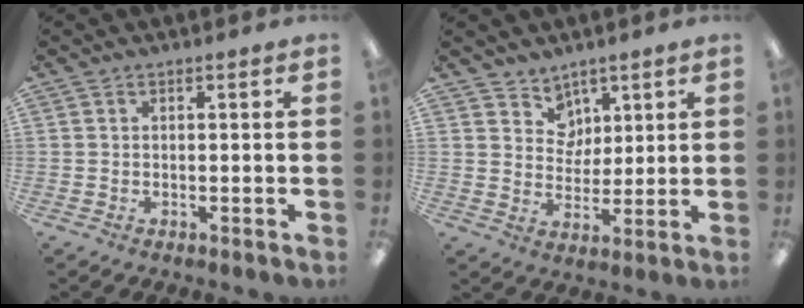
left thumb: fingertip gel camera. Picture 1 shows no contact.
{"total": 6.6, "force": [4.6, 4.8, -0.1], "torque": [-0.004, -0.033, 0.086]}